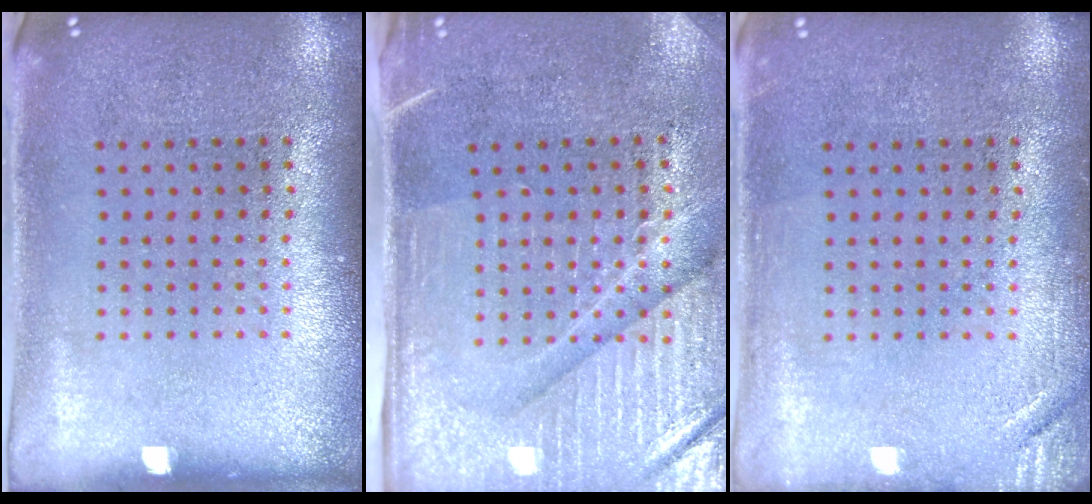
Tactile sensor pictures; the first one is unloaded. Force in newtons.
{"total": 4.4, "press": 3.9, "slide": 2.1}
{"total": 1.5, "press": 1.5, "slide": 0.3}